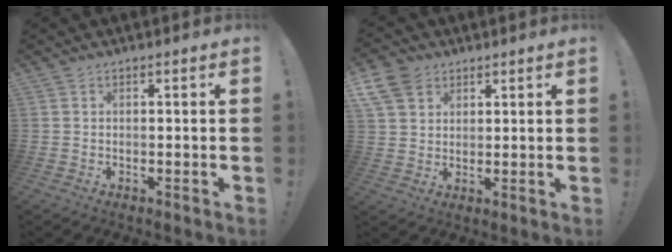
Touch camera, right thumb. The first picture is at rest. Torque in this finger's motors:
{"motor_torque": [-0.02, 0.03, 0.15, -0.02, 0.08]}